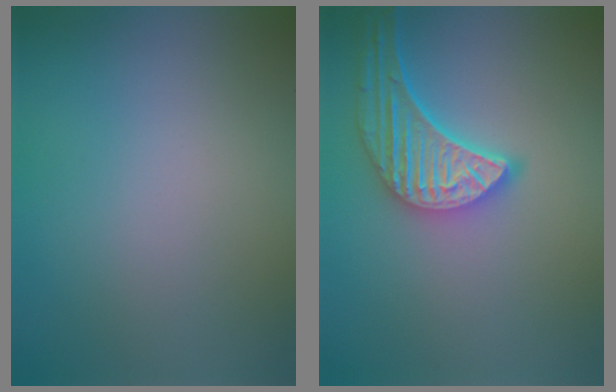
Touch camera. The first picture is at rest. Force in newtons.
{"total": 5.3, "press": 4.7, "slide": 2.5}